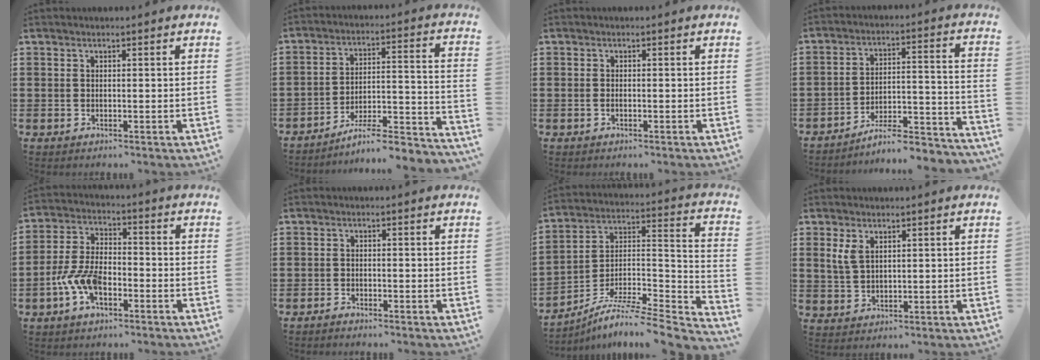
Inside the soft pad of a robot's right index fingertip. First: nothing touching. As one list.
[{"total": 6.0, "force": [-5.1, 0.5, 3.0], "torque": [-0.048, -0.013, -0.102]}, {"total": 0.6, "force": [-0.3, 0.0, 0.5], "torque": [-0.013, -0.008, -0.003]}, {"total": 6.2, "force": [-5.5, 1.0, 2.7], "torque": [-0.042, -0.004, -0.107]}, {"total": 7.4, "force": [-3.3, 3.6, 5.6], "torque": [-0.143, -0.005, -0.069]}, {"total": 1.2, "force": [-1.2, 0.1, 0.0], "torque": [-0.003, 0.003, -0.024]}, {"total": 7.4, "force": [-6.0, 0.9, 4.2], "torque": [-0.076, 0.000, -0.123]}, {"total": 3.1, "force": [1.7, 1.5, 2.0], "torque": [-0.046, 0.006, 0.031]}]